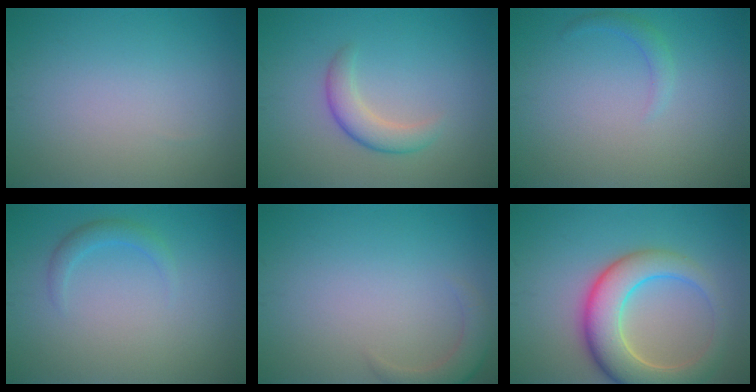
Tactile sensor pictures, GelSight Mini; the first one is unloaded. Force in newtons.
{"total": 2.8, "press": 2.8, "slide": 0.2}
{"total": 1.2, "press": 1.2, "slide": 0.1}
{"total": 1.5, "press": 1.5, "slide": 0.1}
{"total": 2.3, "press": 2.3, "slide": 0.4}
{"total": 7.5, "press": 7.5, "slide": 0.6}